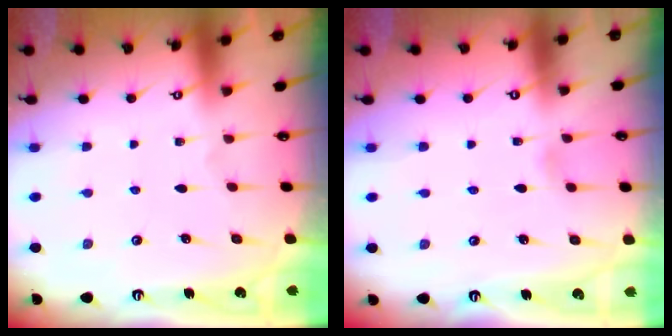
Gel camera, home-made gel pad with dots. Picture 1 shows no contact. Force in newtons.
{"total": 2.4, "press": 2.4, "slide": 0.3}